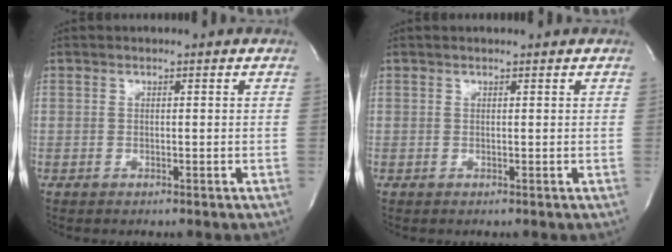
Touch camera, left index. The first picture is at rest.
{"total": 0.8, "force": [0.7, 0.0, 0.3], "torque": [-0.007, 0.007, 0.013]}